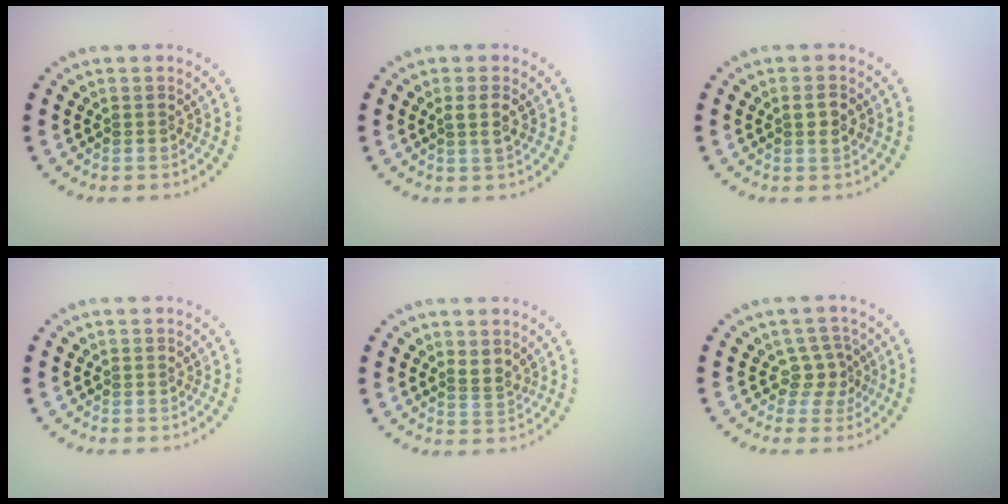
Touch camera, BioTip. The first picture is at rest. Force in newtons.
{"total": 1.6, "press": 1.3, "slide": 0.9}
{"total": 1.5, "press": 1.5, "slide": 0.3}
{"total": 0.0}
{"total": 1.7, "press": 1.2, "slide": 1.2}
{"total": 2.3, "press": 1.6, "slide": 1.6}